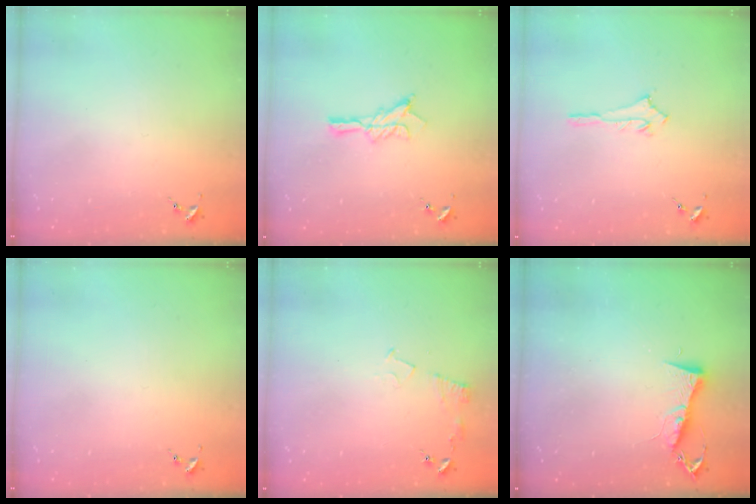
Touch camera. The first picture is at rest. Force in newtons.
{"total": 9.5, "press": 9.5, "slide": 0.4}
{"total": 2.9, "press": 2.9, "slide": 0.2}
{"total": 0.0}
{"total": 6.1, "press": 6.1, "slide": 0.7}
{"total": 7.2, "press": 7.1, "slide": 0.7}